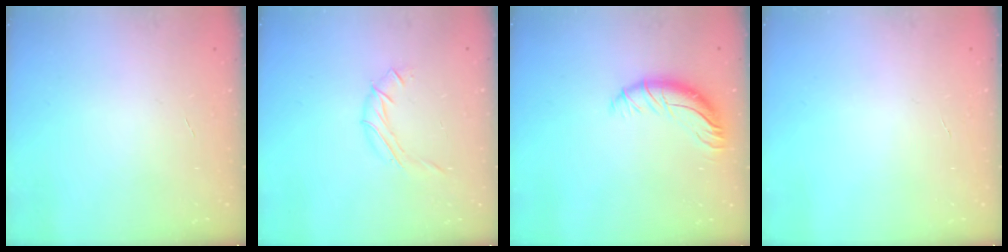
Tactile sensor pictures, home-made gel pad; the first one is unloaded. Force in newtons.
{"total": 5.8, "press": 5.8, "slide": 0.8}
{"total": 10.1, "press": 10.0, "slide": 1.3}
{"total": 0.0}